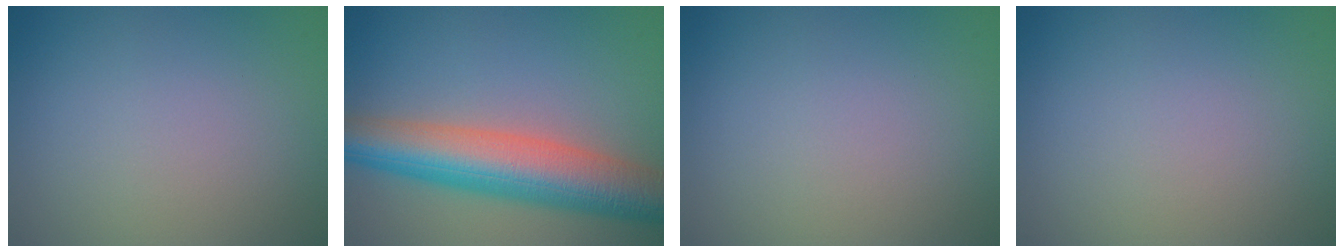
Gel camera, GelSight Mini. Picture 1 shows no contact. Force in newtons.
{"total": 9.3, "press": 9.3, "slide": 0.4}
{"total": 0.0}
{"total": 0.0}